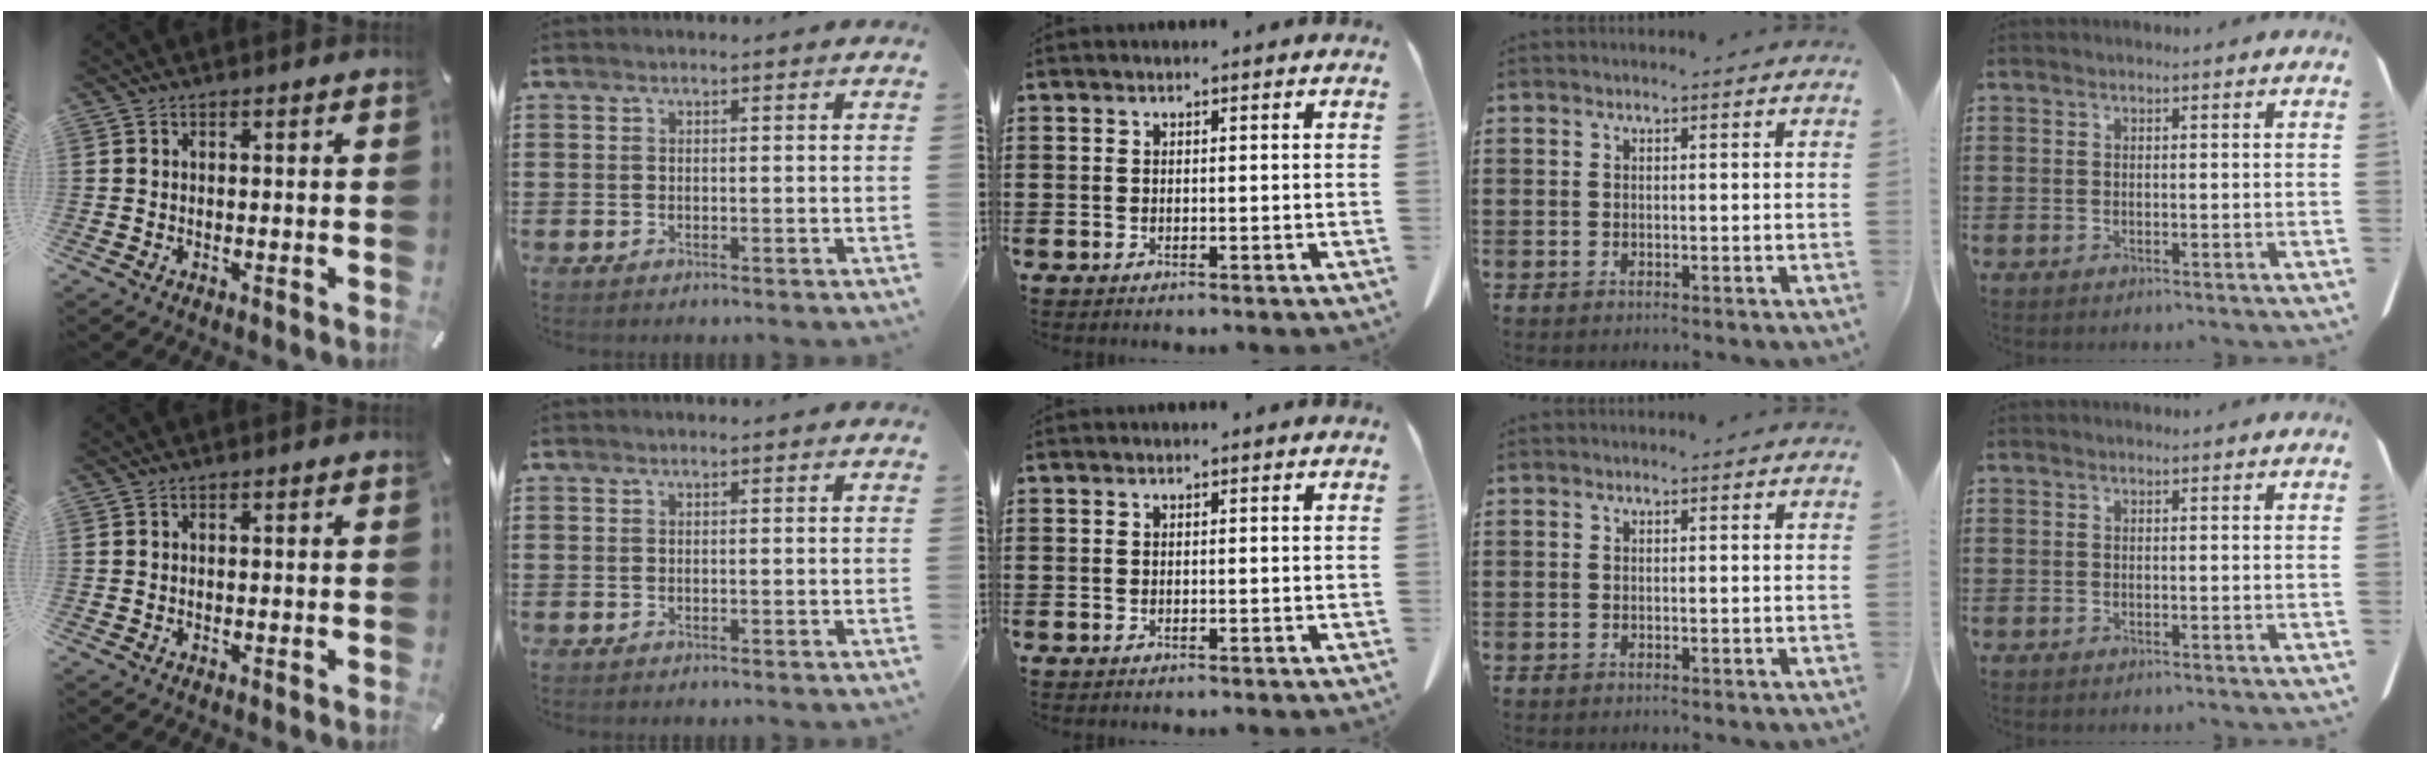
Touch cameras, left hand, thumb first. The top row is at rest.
{}